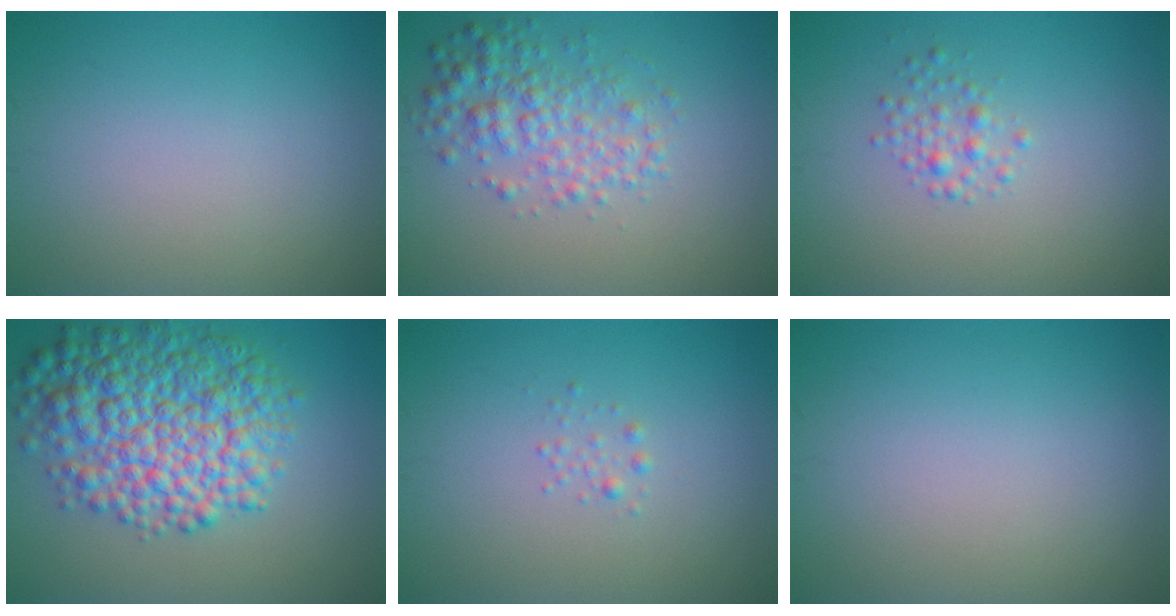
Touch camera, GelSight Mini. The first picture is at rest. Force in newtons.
{"total": 3.9, "press": 3.9, "slide": 0.0}
{"total": 1.6, "press": 1.6, "slide": 0.1}
{"total": 9.7, "press": 9.7, "slide": 0.2}
{"total": 0.7, "press": 0.7, "slide": 0.0}
{"total": 0.0}